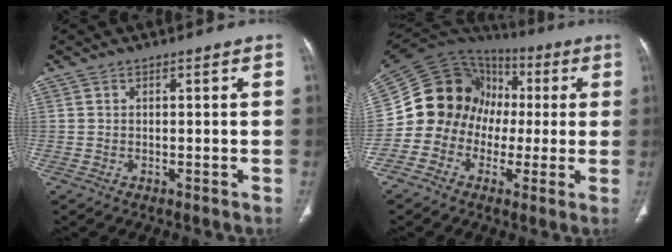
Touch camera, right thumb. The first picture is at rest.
{"total": 16.2, "force": [-1.2, 14.9, 6.3], "torque": [-0.077, 0.068, -0.028]}